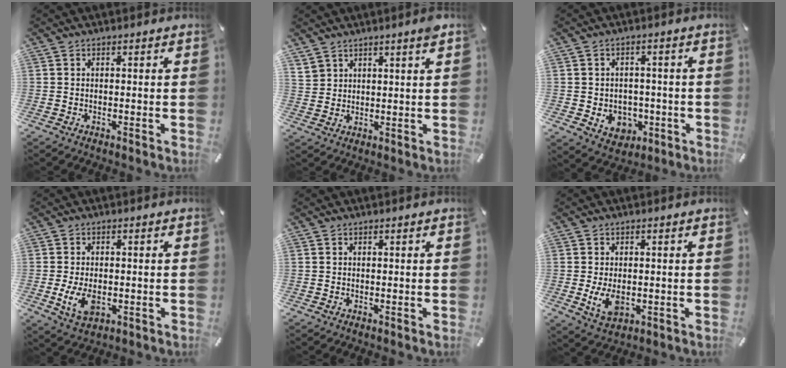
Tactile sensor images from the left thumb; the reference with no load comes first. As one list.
[{"total": 3.4, "force": [3.1, 1.0, 0.7], "torque": [-0.024, -0.014, 0.060]}, {"total": 6.3, "force": [-1.1, 5.7, 2.5], "torque": [-0.029, 0.003, -0.017]}, {"total": 6.3, "force": [-1.1, 3.8, 4.9], "torque": [-0.116, -0.004, -0.022]}, {"total": 0.0}, {"total": 5.9, "force": [-0.7, 3.6, 4.6], "torque": [-0.104, -0.008, -0.016]}]